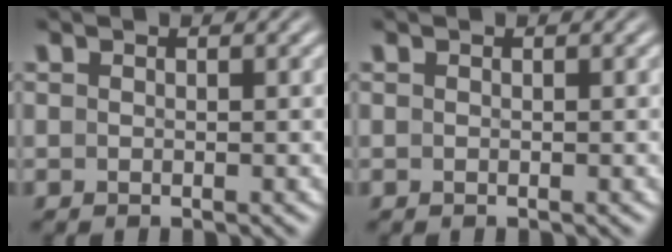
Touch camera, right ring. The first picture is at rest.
{"total": 0.0}